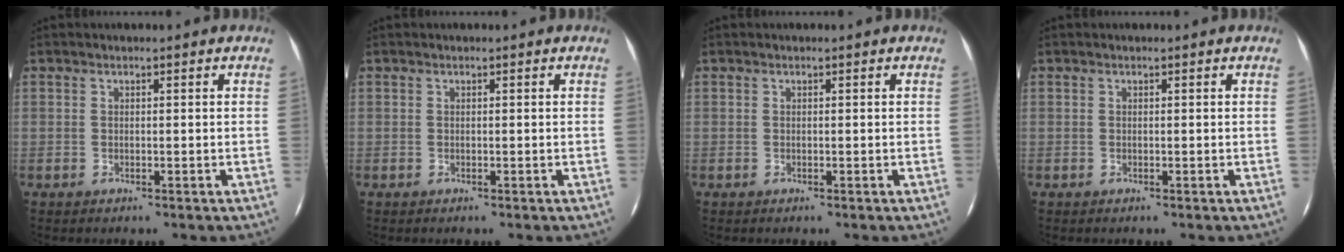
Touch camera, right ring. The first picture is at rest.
{"total": 0.0}
{"total": 0.0}
{"total": 0.0}